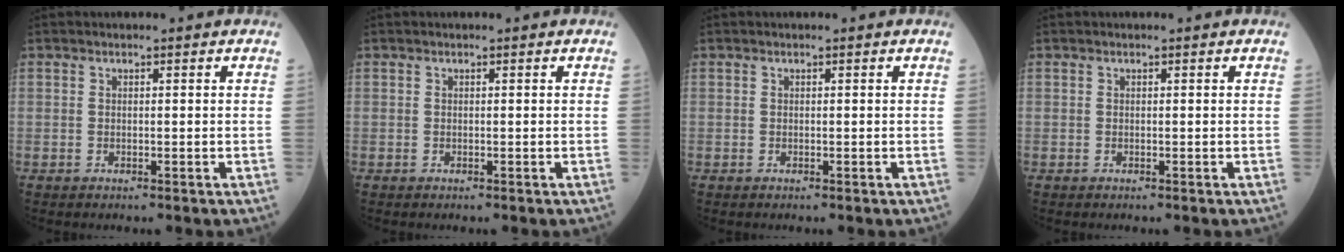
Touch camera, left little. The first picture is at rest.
{"total": 0.0}
{"total": 0.0}
{"total": 0.0}